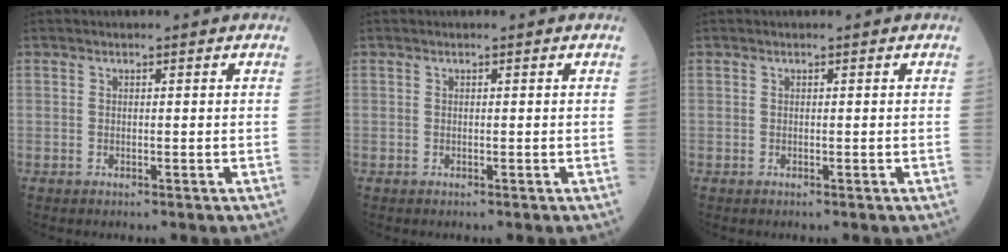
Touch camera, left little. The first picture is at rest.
{"total": 0.0}
{"total": 0.0}